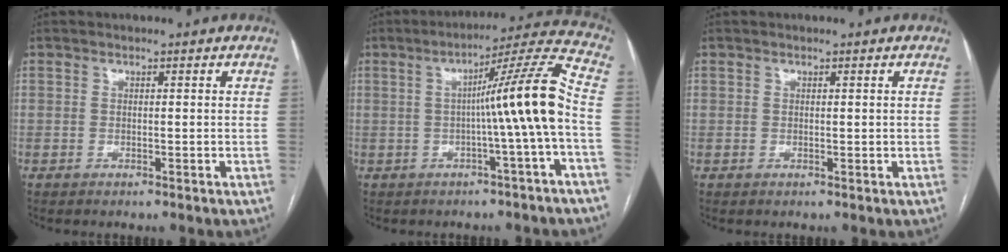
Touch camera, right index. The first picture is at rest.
{"total": 11.5, "force": [-1.5, -2.1, 11.2], "torque": [-0.156, 0.020, -0.022]}
{"total": 0.0}